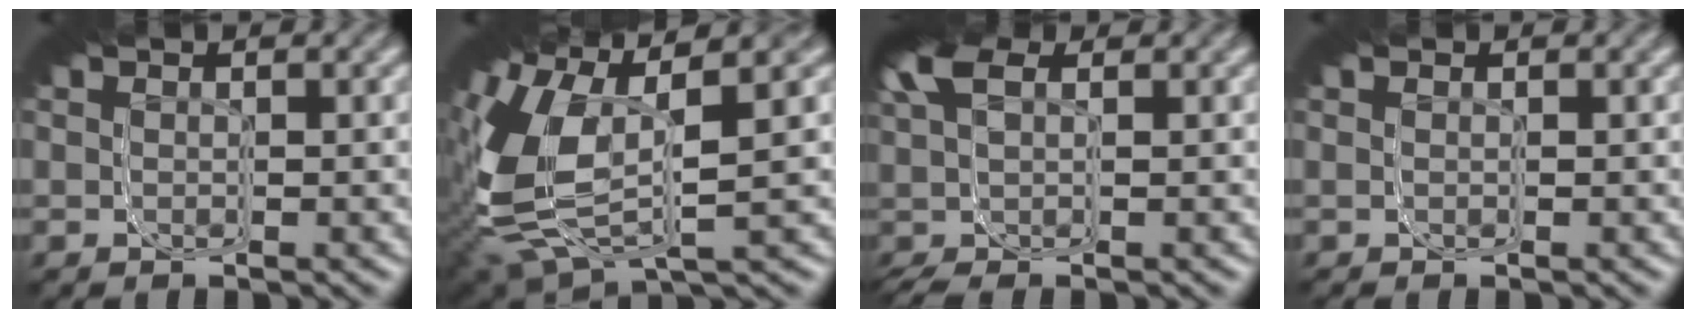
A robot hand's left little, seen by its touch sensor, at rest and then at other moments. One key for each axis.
{"total": 13.9, "fx": 1.0, "fy": 9.0, "fz": 10.6, "tx": -0.194, "ty": 0.008, "tz": -0.001}
{"total": 4.3, "fx": 1.6, "fy": 2.6, "fz": 2.9, "tx": -0.058, "ty": 0.028, "tz": 0.010}
{"total": 0.6, "fx": 0.3, "fy": -0.6, "fz": 0.0, "tx": 0.001, "ty": 0.009, "tz": 0.002}